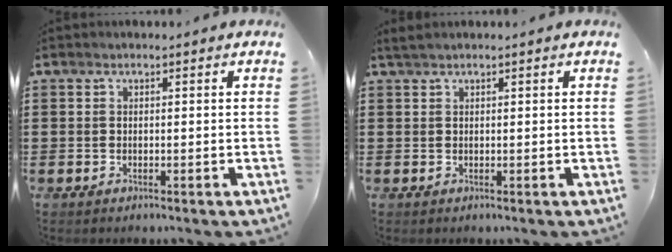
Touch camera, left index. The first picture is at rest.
{"total": 0.9, "force": [0.6, 0.0, 0.6], "torque": [-0.013, 0.000, 0.011]}